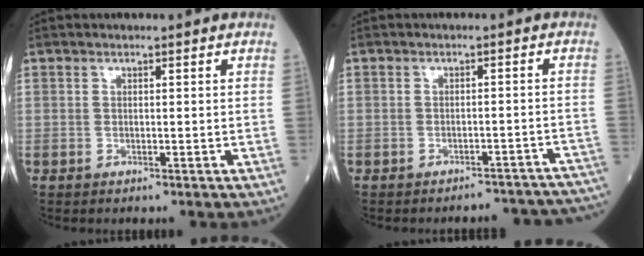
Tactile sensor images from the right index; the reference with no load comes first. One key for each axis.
{"total": 11.1, "fx": -10.6, "fy": 3.1, "fz": 0.8, "tx": 0.010, "ty": 0.030, "tz": -0.110}